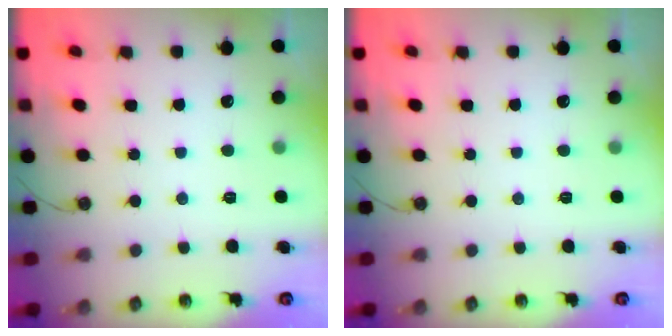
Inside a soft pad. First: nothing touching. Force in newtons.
{"total": 1.5, "press": 0.2, "slide": 1.5}